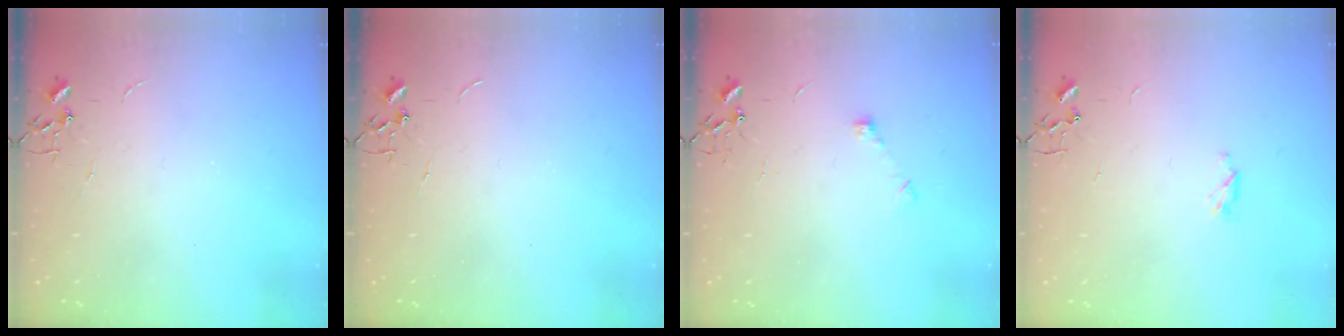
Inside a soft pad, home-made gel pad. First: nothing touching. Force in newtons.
{"total": 0.0}
{"total": 5.2, "press": 5.1, "slide": 1.1}
{"total": 3.3, "press": 3.3, "slide": 0.5}